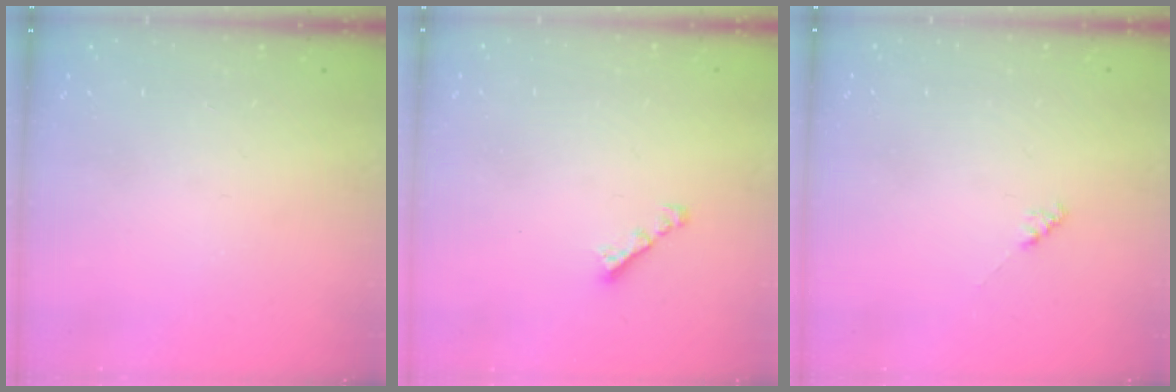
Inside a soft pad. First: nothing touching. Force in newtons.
{"total": 2.1, "press": 2.0, "slide": 0.6}
{"total": 2.0, "press": 1.9, "slide": 0.5}